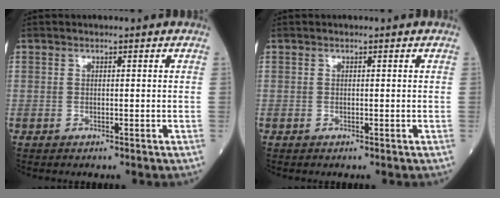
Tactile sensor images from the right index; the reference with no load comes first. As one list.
[{"total": 0.0}]